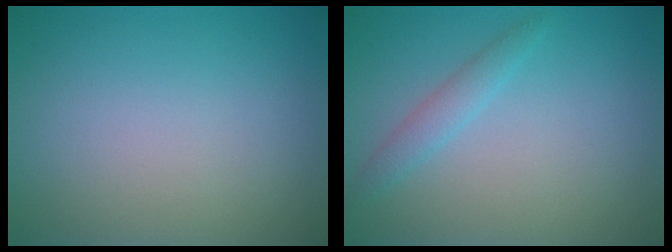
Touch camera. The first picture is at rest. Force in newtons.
{"total": 1.6, "press": 1.6, "slide": 0.0}